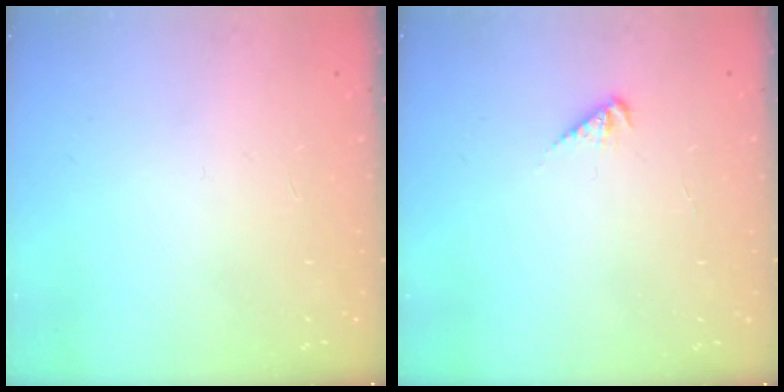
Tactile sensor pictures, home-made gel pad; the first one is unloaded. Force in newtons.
{"total": 2.4, "press": 2.3, "slide": 0.5}